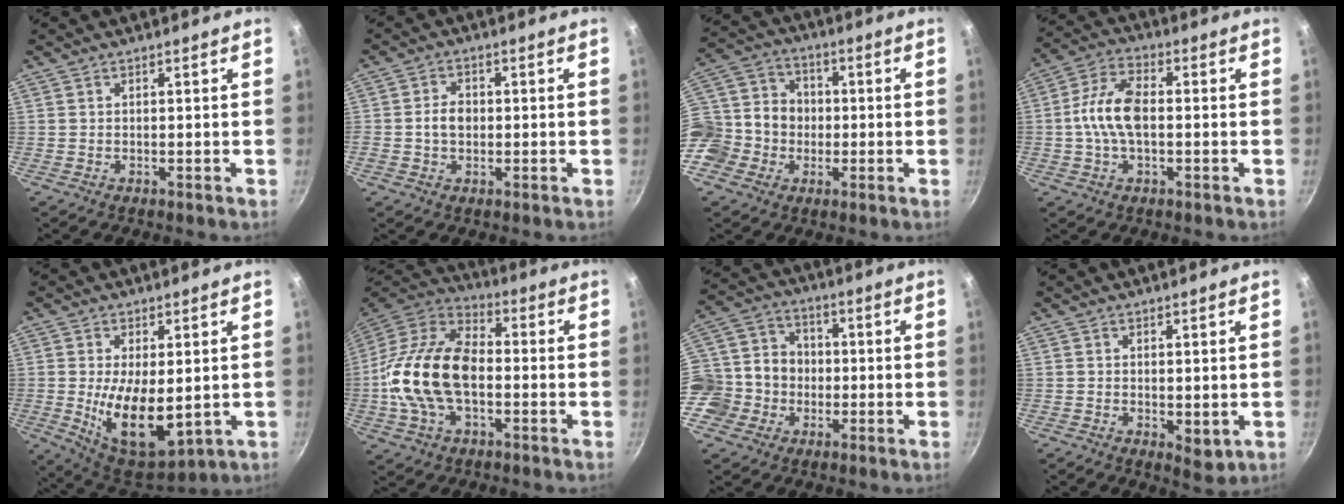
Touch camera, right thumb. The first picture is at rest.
{"total": 4.2, "force": [-0.2, 3.2, 2.7], "torque": [-0.031, 0.011, -0.008]}
{"total": 16.6, "force": [-3.2, 14.5, 7.3], "torque": [-0.136, 0.043, -0.065]}
{"total": 10.1, "force": [-0.5, 5.7, 8.4], "torque": [-0.157, 0.031, -0.021]}
{"total": 14.0, "force": [-0.8, 6.8, 12.2], "torque": [-0.189, -0.022, 0.006]}
{"total": 20.6, "force": [-2.2, 12.6, 16.2], "torque": [-0.291, 0.036, -0.053]}
{"total": 13.7, "force": [-2.5, 12.3, 5.5], "torque": [-0.079, 0.032, -0.055]}
{"total": 3.7, "force": [-0.2, 1.9, 3.1], "torque": [-0.043, -0.013, 0.002]}